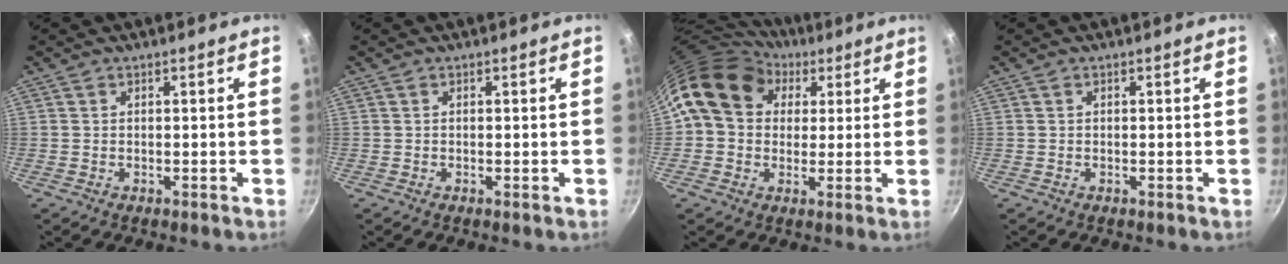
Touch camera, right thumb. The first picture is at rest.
{"total": 0.0}
{"total": 14.8, "force": [5.3, 11.8, 7.2], "torque": [-0.099, 0.012, 0.079]}
{"total": 0.0}